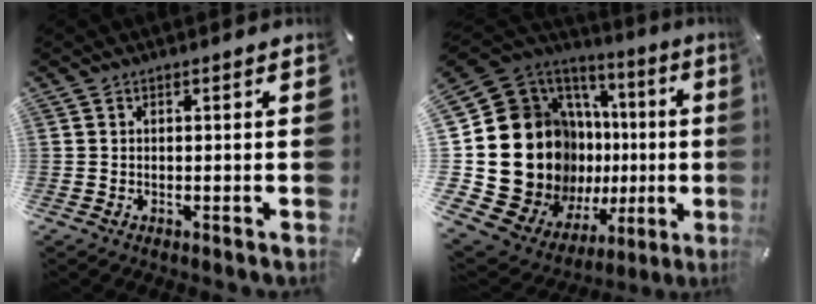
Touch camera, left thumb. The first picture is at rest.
{"total": 30.7, "force": [-1.2, 21.5, 21.8], "torque": [-0.380, -0.067, 0.045]}